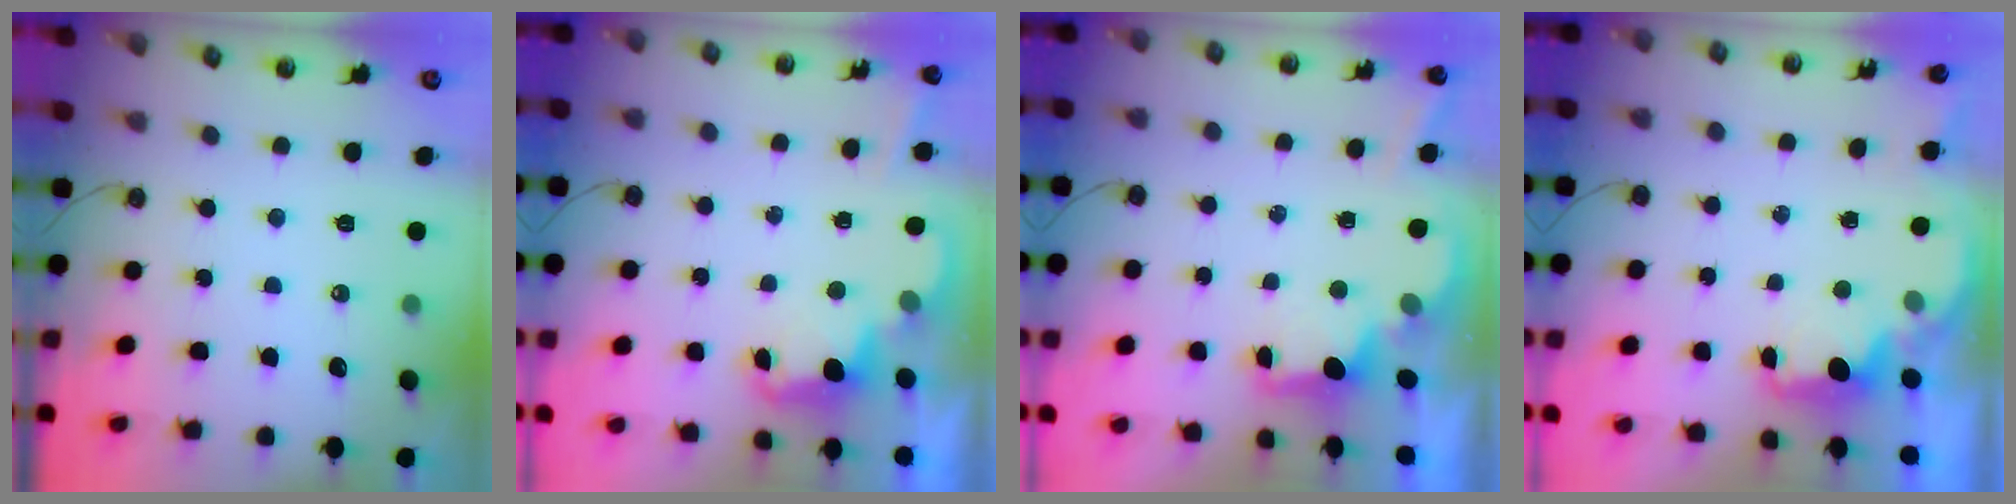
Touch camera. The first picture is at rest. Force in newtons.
{"total": 2.5, "press": 2.5, "slide": 0.6}
{"total": 2.1, "press": 1.9, "slide": 0.8}
{"total": 2.3, "press": 2.1, "slide": 0.8}